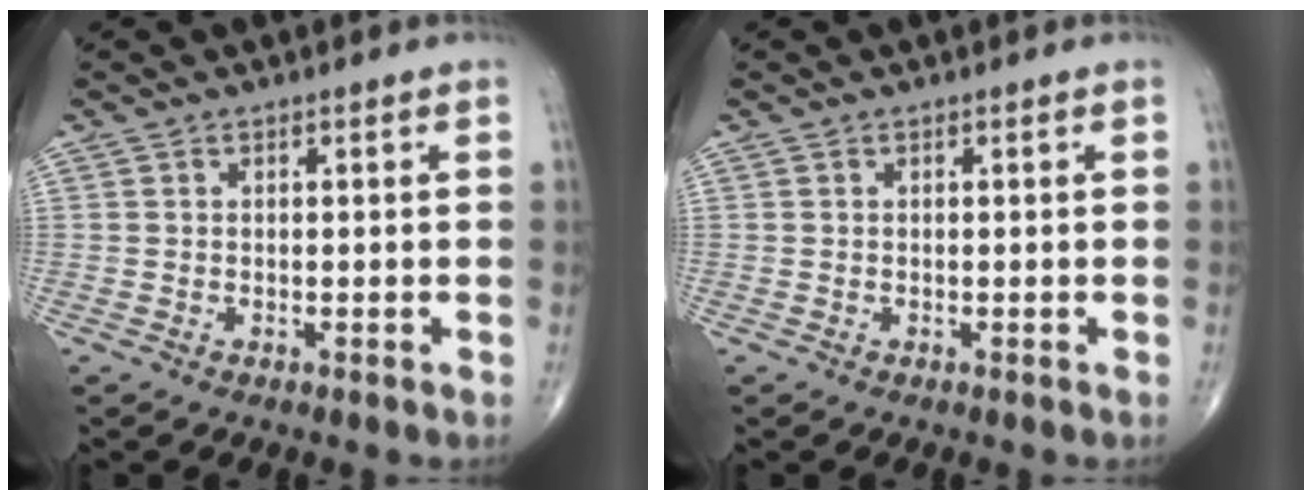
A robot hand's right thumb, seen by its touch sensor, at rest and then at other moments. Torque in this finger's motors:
{"motor_torque": [-0.06, 0.04, 0.00, -0.05, 0.01]}